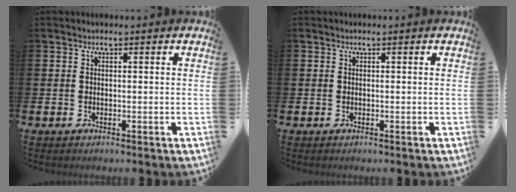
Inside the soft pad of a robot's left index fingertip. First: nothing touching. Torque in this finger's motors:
{"motor_torque": [-0.02, 0.02, 0.00, 0.01]}